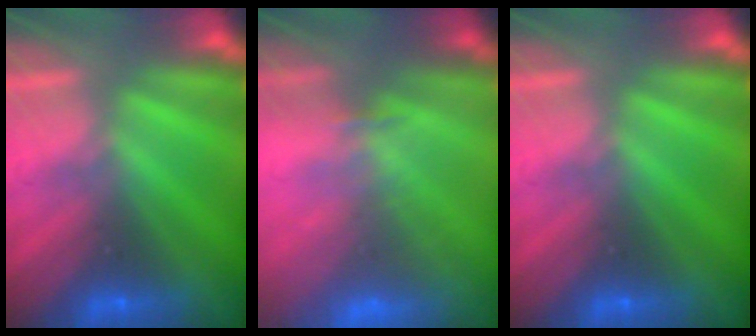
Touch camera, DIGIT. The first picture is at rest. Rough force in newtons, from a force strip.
{"total": 7.6}
{"total": 0.0}